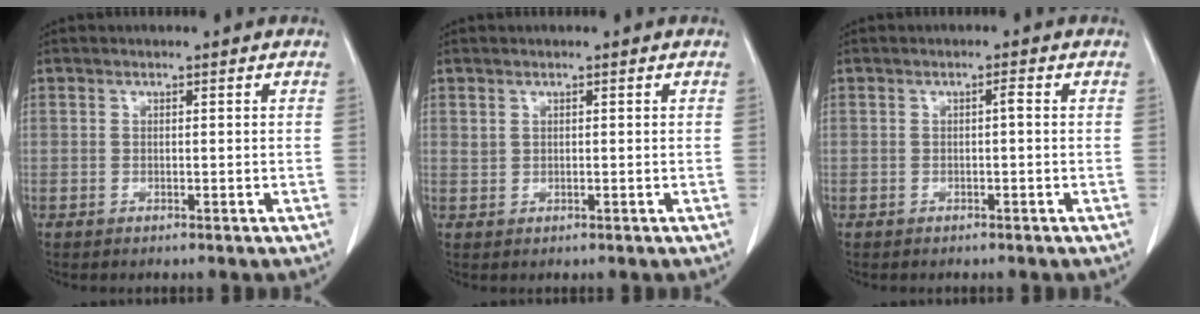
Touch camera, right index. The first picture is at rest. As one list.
[{"total": 0.6, "force": [0.5, 0.3, 0.2], "torque": [0.001, 0.000, 0.010]}, {"total": 0.8, "force": [0.0, 0.1, 0.8], "torque": [-0.012, 0.002, -0.001]}]